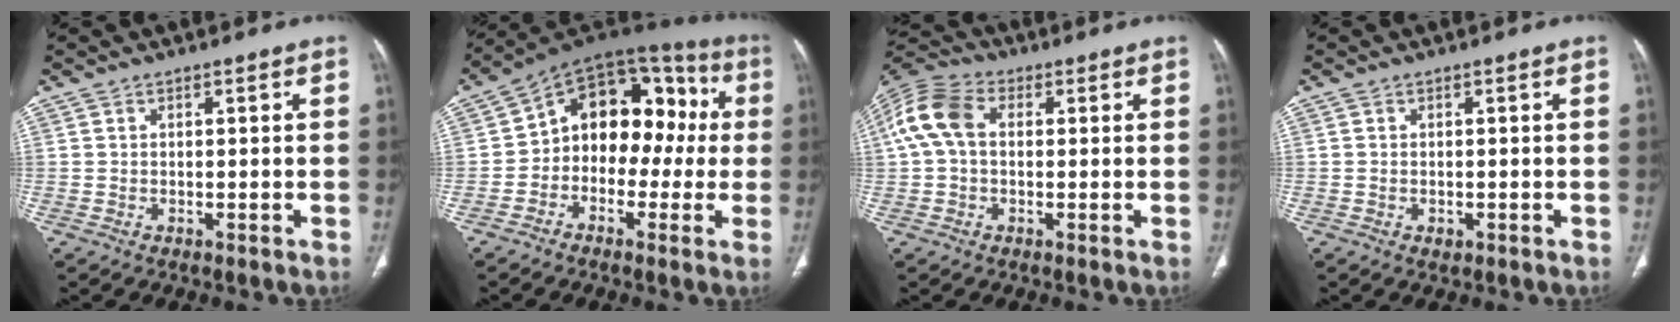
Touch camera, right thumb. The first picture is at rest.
{"total": 16.1, "force": [-0.6, 11.3, 11.5], "torque": [-0.099, 0.059, -0.026]}
{"total": 9.9, "force": [1.3, 6.8, 7.2], "torque": [-0.156, 0.031, 0.017]}
{"total": 1.0, "force": [-0.3, 0.7, 0.6], "torque": [-0.013, 0.002, 0.001]}